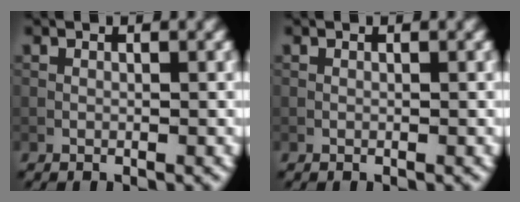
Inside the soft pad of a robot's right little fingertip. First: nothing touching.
{"total": 0.0}